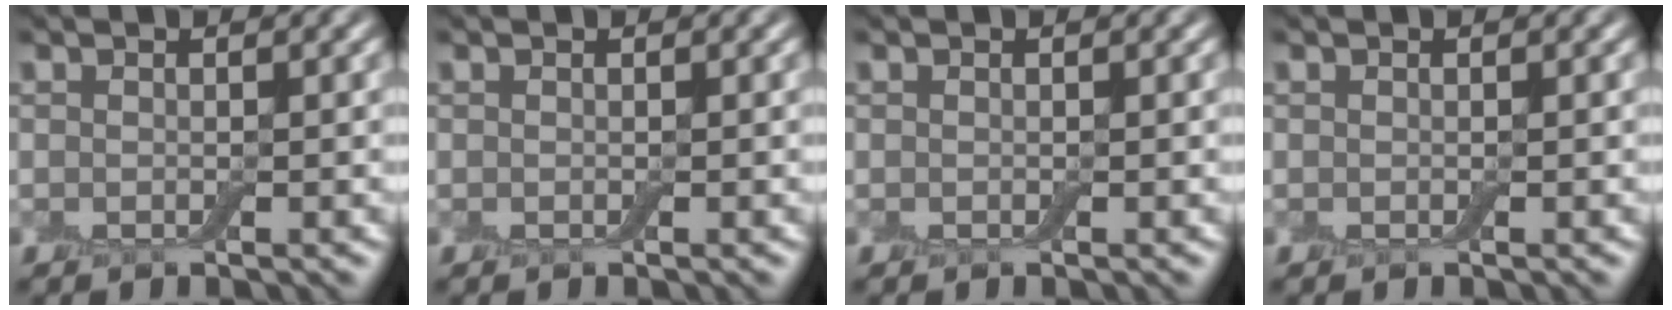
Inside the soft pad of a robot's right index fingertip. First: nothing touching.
{"total": 0.0}
{"total": 0.0}
{"total": 0.0}